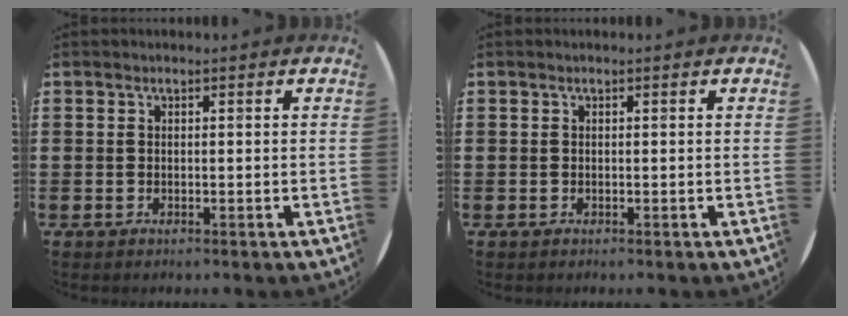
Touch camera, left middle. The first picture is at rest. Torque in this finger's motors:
{"motor_torque": [-0.03, 0.03, 0.00, 0.00]}